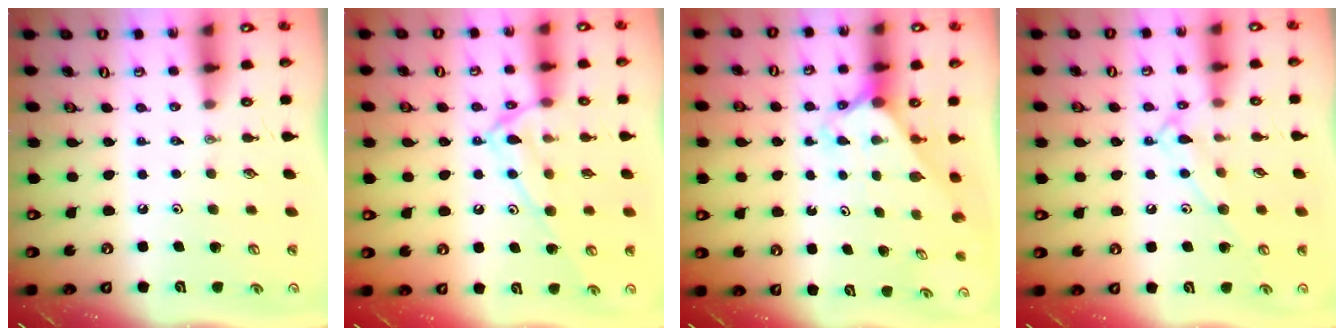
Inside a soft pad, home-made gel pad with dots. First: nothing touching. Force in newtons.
{"total": 13.9, "press": 13.9, "slide": 0.9}
{"total": 2.0, "press": 2.0, "slide": 0.2}
{"total": 10.5, "press": 10.5, "slide": 0.8}